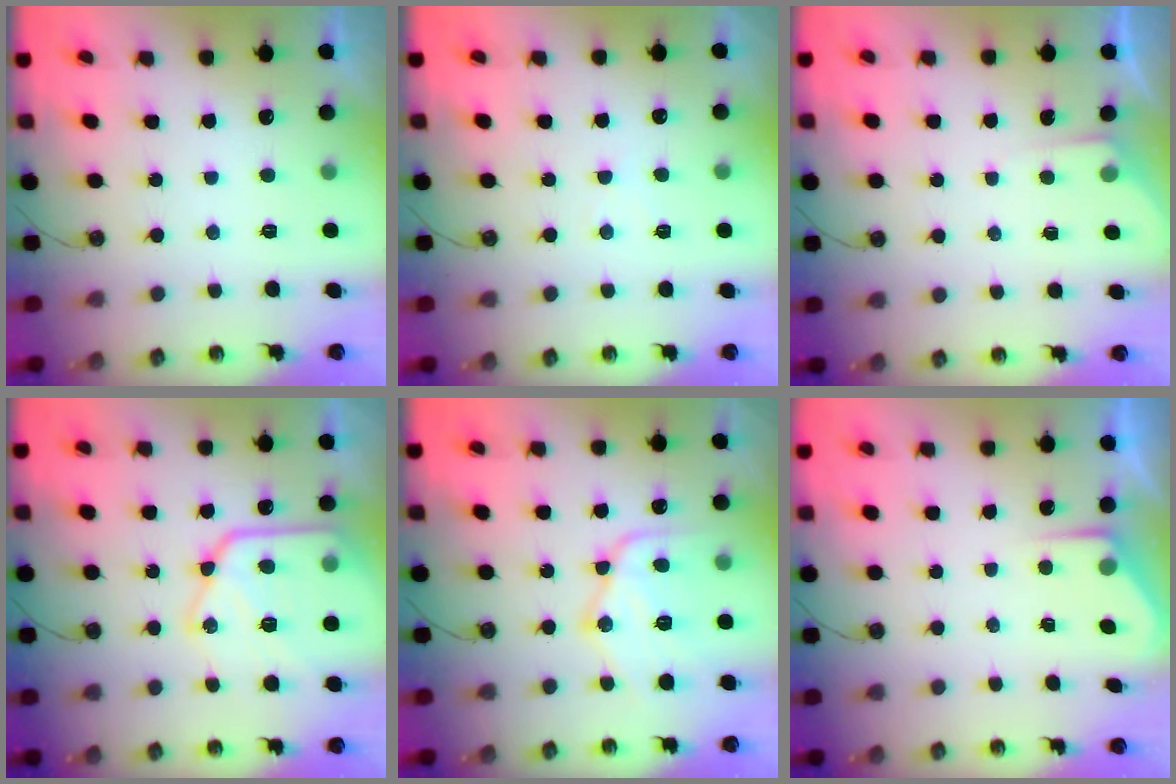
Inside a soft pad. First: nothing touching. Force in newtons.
{"total": 3.7, "press": 3.6, "slide": 0.6}
{"total": 3.4, "press": 3.4, "slide": 0.4}
{"total": 20.4, "press": 20.4, "slide": 1.7}
{"total": 16.0, "press": 16.0, "slide": 1.3}
{"total": 3.2, "press": 3.2, "slide": 0.5}